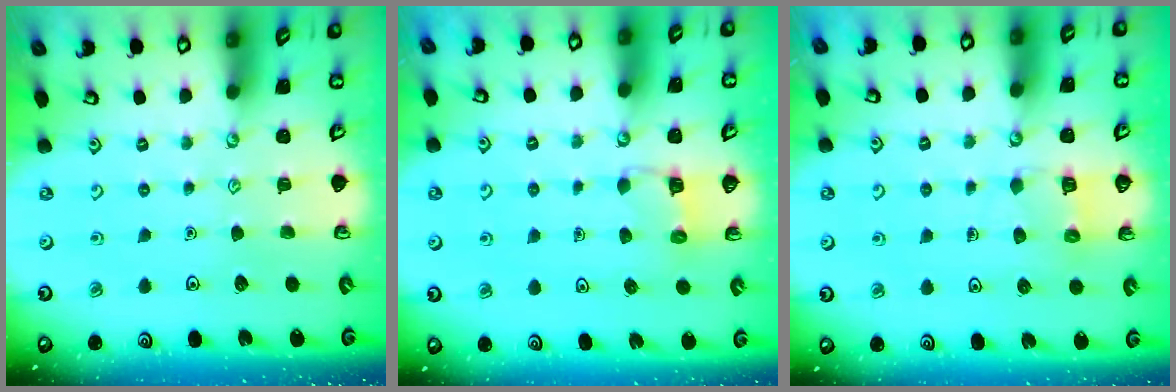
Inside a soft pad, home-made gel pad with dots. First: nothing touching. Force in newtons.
{"total": 3.1, "press": 3.1, "slide": 0.3}
{"total": 4.9, "press": 4.9, "slide": 0.4}